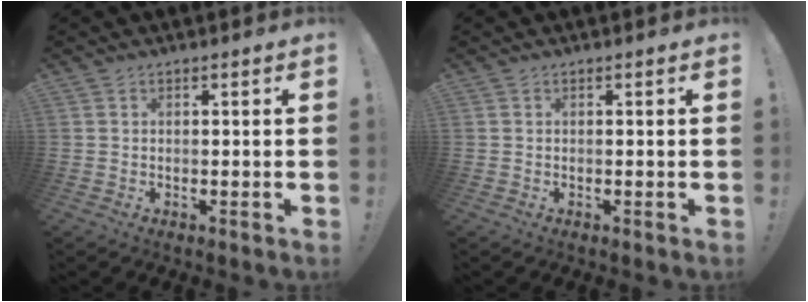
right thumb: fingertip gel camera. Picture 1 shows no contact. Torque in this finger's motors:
{"motor_torque": [-0.03, -0.13, -0.12, 0.08, -0.03]}